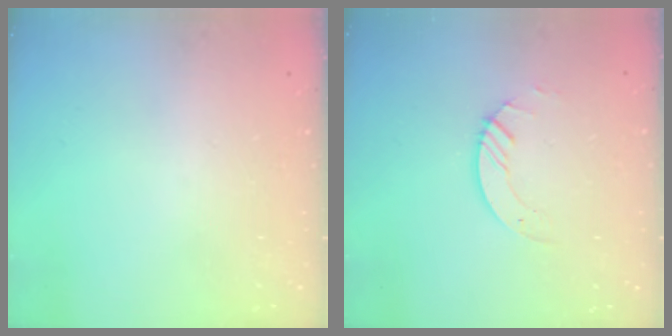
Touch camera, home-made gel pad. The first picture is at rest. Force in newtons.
{"total": 2.8, "press": 2.8, "slide": 0.3}